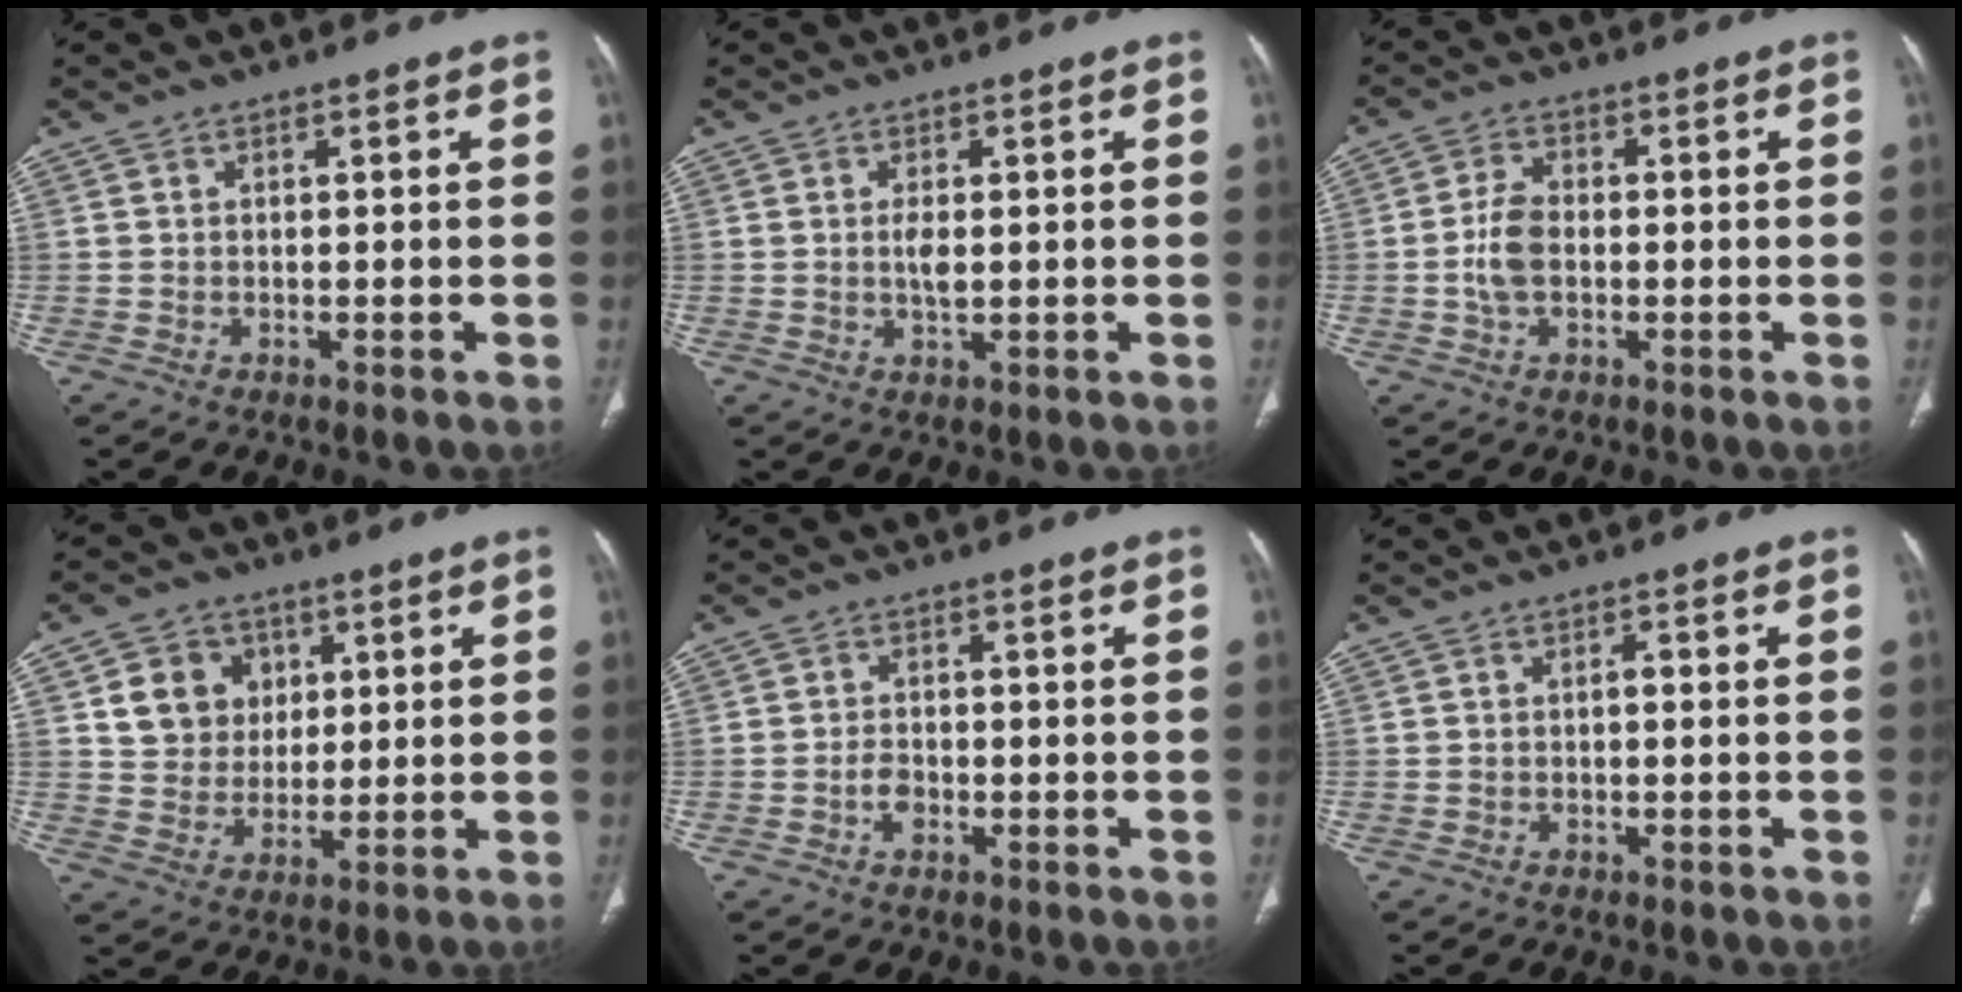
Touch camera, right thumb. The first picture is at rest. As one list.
[{"total": 2.6, "force": [0.2, 1.1, 2.4], "torque": [-0.046, -0.004, 0.005]}, {"total": 5.7, "force": [-0.8, 3.6, 4.4], "torque": [-0.090, 0.012, -0.017]}, {"total": 9.8, "force": [3.1, 8.7, 3.5], "torque": [-0.021, -0.008, 0.058]}, {"total": 2.7, "force": [-1.0, 1.9, 1.6], "torque": [-0.024, 0.009, -0.020]}, {"total": 1.0, "force": [-0.2, 0.6, 0.7], "torque": [-0.011, 0.002, -0.005]}]